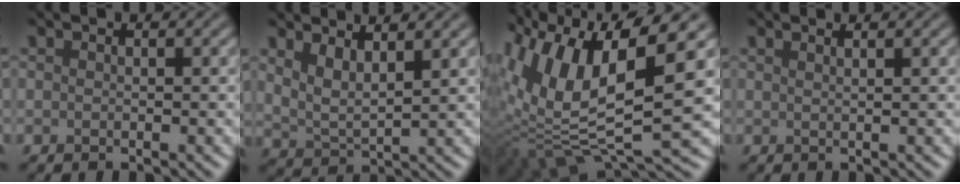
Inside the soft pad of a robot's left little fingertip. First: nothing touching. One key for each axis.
{"total": 3.3, "fx": 2.1, "fy": 1.0, "fz": 2.2, "tx": -0.050, "ty": -0.008, "tz": 0.043}
{"total": 12.8, "fx": 3.5, "fy": 5.4, "fz": 11.1, "tx": -0.236, "ty": -0.009, "tz": 0.067}
{"total": 2.3, "fx": 1.4, "fy": 1.0, "fz": 1.6, "tx": 0.003, "ty": 0.004, "tz": -0.009}